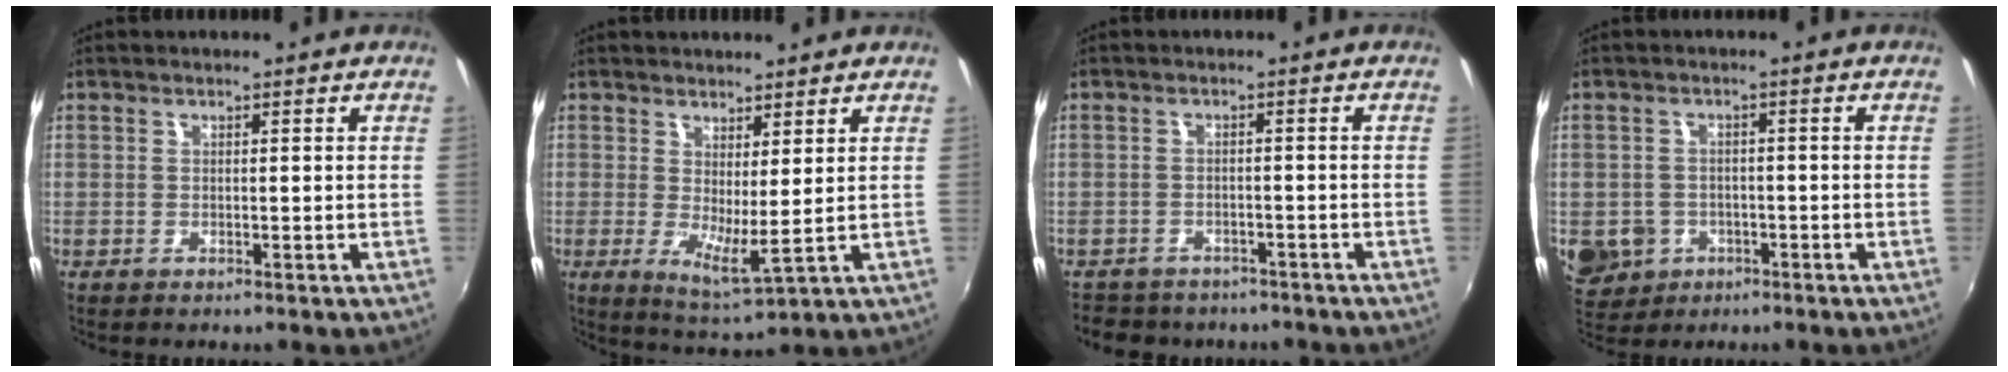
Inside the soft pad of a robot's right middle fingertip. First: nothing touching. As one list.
[{"total": 5.8, "force": [2.1, 1.0, 5.3], "torque": [-0.088, -0.019, 0.036]}, {"total": 8.2, "force": [-6.8, 3.8, 2.3], "torque": [-0.058, -0.009, -0.096]}, {"total": 8.2, "force": [-2.9, 7.1, 2.9], "torque": [-0.084, -0.002, -0.034]}]